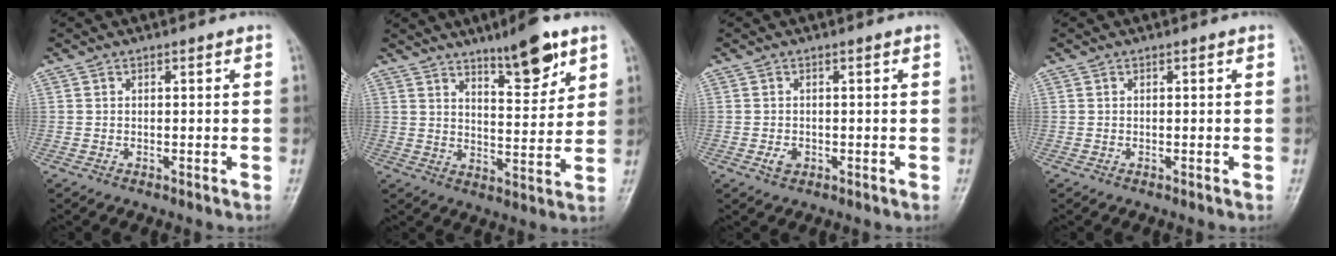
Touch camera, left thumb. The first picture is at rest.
{"total": 10.5, "force": [7.0, 2.9, 7.3], "torque": [-0.089, -0.047, 0.109]}
{"total": 1.7, "force": [-0.5, 1.2, 1.0], "torque": [-0.018, 0.000, -0.008]}
{"total": 0.0}